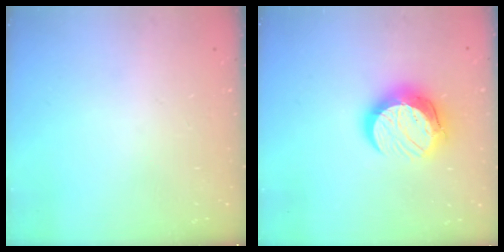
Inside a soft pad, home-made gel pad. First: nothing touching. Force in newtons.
{"total": 13.4, "press": 13.4, "slide": 0.9}